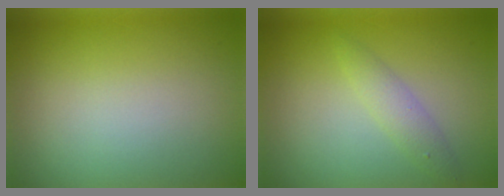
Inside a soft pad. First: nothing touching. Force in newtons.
{"total": 1.8, "press": 1.8, "slide": 0.1}